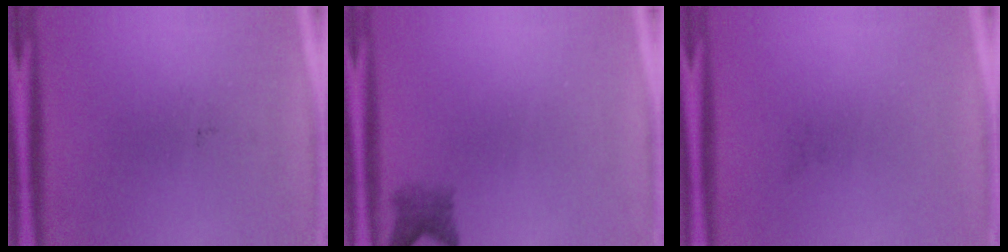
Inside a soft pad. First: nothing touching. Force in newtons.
{"total": 2.4}
{"total": 0.0}